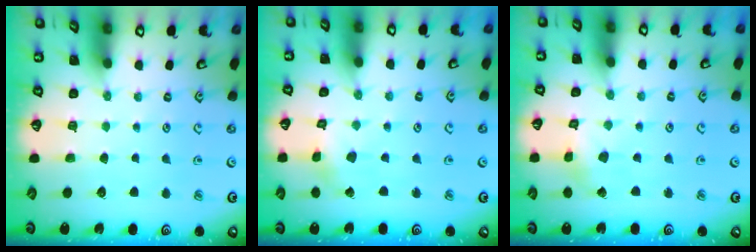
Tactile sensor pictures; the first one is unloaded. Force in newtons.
{"total": 2.2, "press": 2.2, "slide": 0.2}
{"total": 2.5, "press": 2.5, "slide": 0.2}